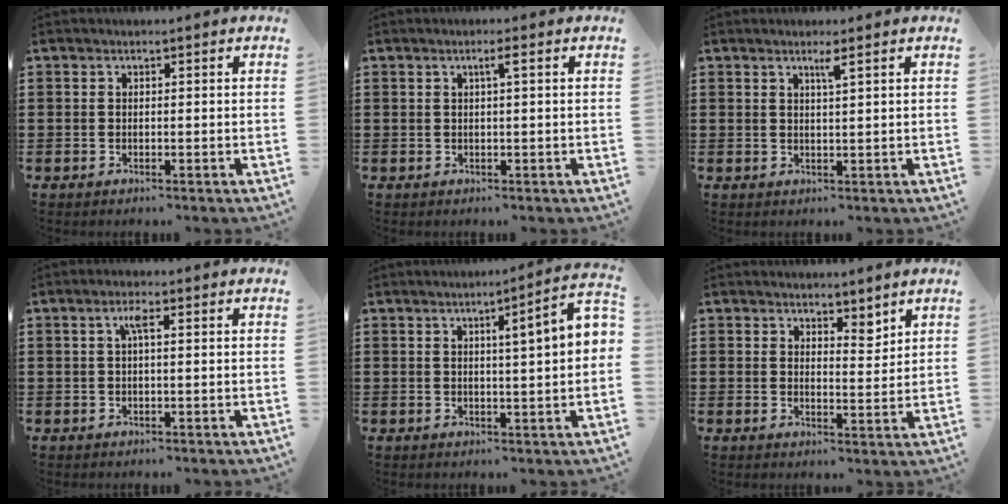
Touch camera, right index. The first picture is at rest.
{"total": 1.6, "force": [0.5, 0.0, 1.5], "torque": [-0.028, 0.002, 0.006]}
{"total": 1.6, "force": [1.0, -0.2, 1.3], "torque": [-0.025, -0.002, 0.015]}
{"total": 2.2, "force": [0.3, 0.2, 2.1], "torque": [-0.045, 0.005, 0.003]}
{"total": 4.5, "force": [0.9, -0.1, 4.4], "torque": [-0.074, -0.009, 0.009]}
{"total": 3.2, "force": [3.0, 1.2, 0.5], "torque": [-0.010, -0.002, 0.054]}